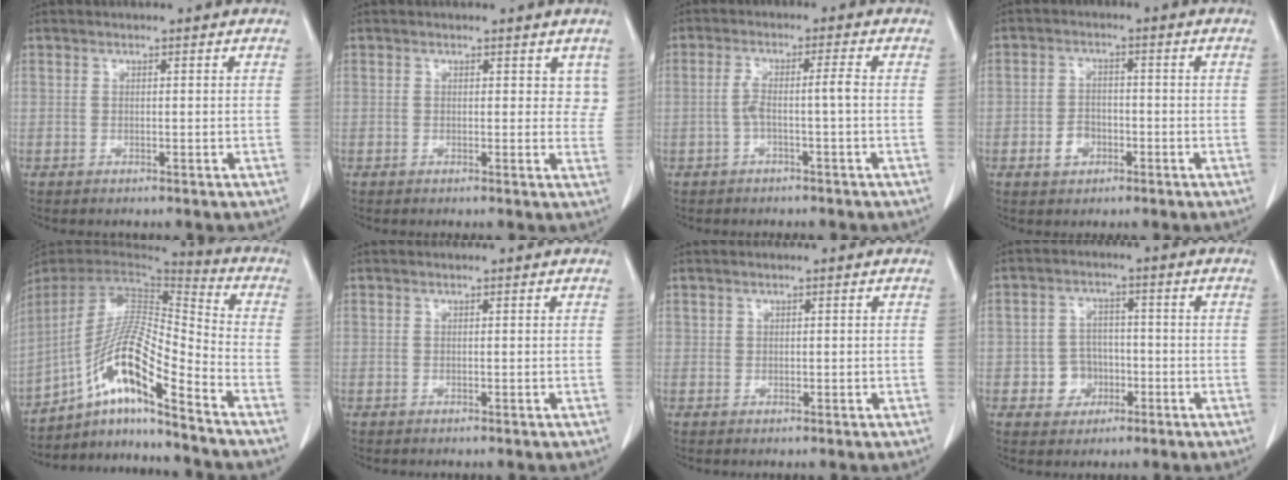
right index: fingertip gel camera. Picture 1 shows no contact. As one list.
[{"total": 2.9, "force": [1.7, 2.0, 1.2], "torque": [0.003, -0.003, 0.016]}, {"total": 3.7, "force": [-0.9, -0.2, 3.6], "torque": [-0.073, 0.017, -0.013]}, {"total": 3.6, "force": [-1.5, 2.8, 1.9], "torque": [-0.032, 0.007, -0.020]}, {"total": 14.9, "force": [-9.5, 0.6, 11.5], "torque": [-0.218, 0.009, -0.169]}, {"total": 0.0}, {"total": 0.6, "force": [0.3, 0.6, 0.2], "torque": [0.003, 0.000, 0.003]}, {"total": 4.8, "force": [-1.4, 4.4, 1.2], "torque": [-0.017, 0.014, -0.015]}]